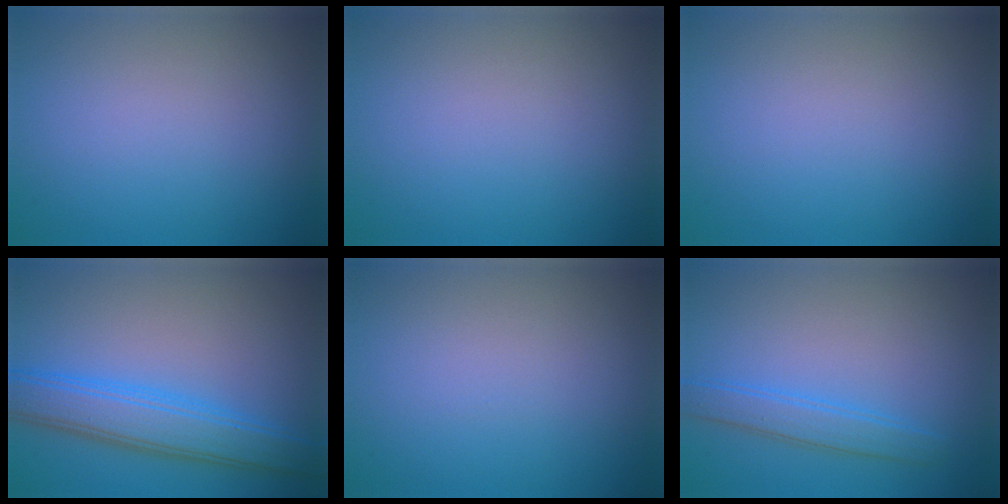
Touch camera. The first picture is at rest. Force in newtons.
{"total": 0.0}
{"total": 0.0}
{"total": 5.7, "press": 5.7, "slide": 0.2}
{"total": 0.0}
{"total": 2.6, "press": 2.6, "slide": 0.1}